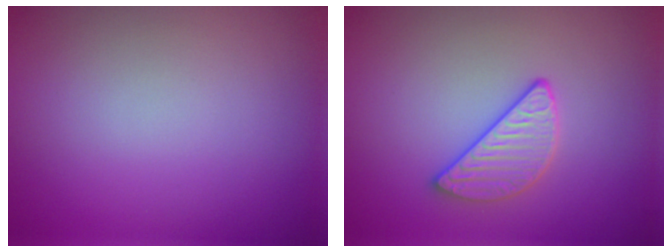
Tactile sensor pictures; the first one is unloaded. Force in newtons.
{"total": 2.9, "press": 2.6, "slide": 1.3}